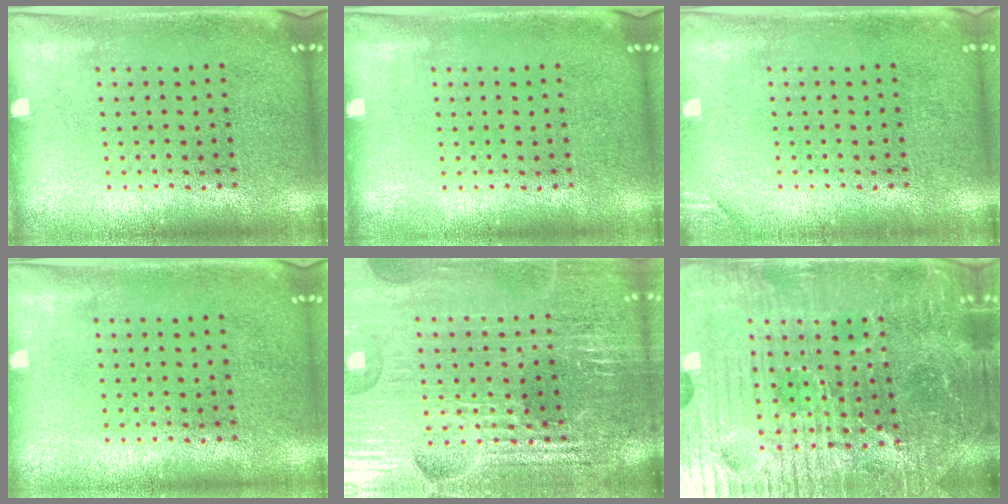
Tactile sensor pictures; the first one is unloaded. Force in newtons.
{"total": 0.0}
{"total": 1.1, "press": 1.1, "slide": 0.3}
{"total": 0.0}
{"total": 4.7, "press": 4.5, "slide": 1.5}
{"total": 6.0, "press": 5.7, "slide": 2.0}